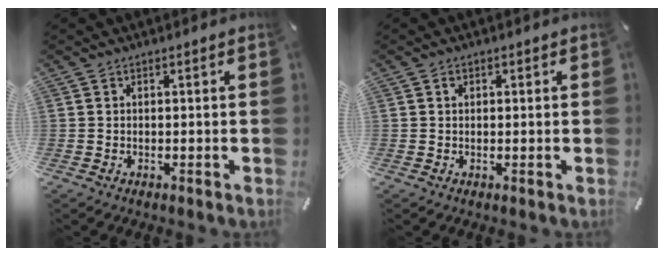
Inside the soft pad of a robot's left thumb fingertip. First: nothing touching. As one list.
[{"total": 0.9, "force": [0.2, 0.8, 0.4], "torque": [0.000, 0.001, 0.001]}]